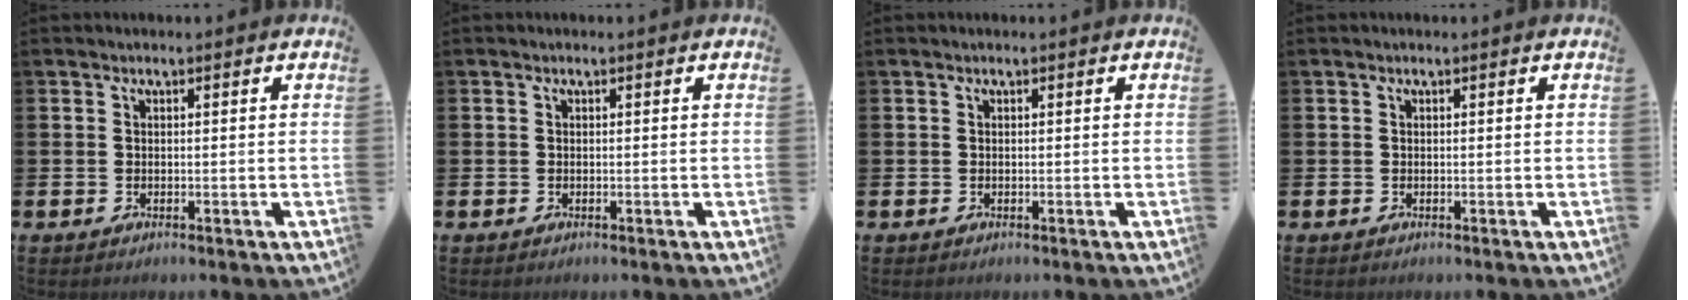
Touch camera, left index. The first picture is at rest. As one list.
[{"total": 0.0}, {"total": 0.0}, {"total": 0.0}]